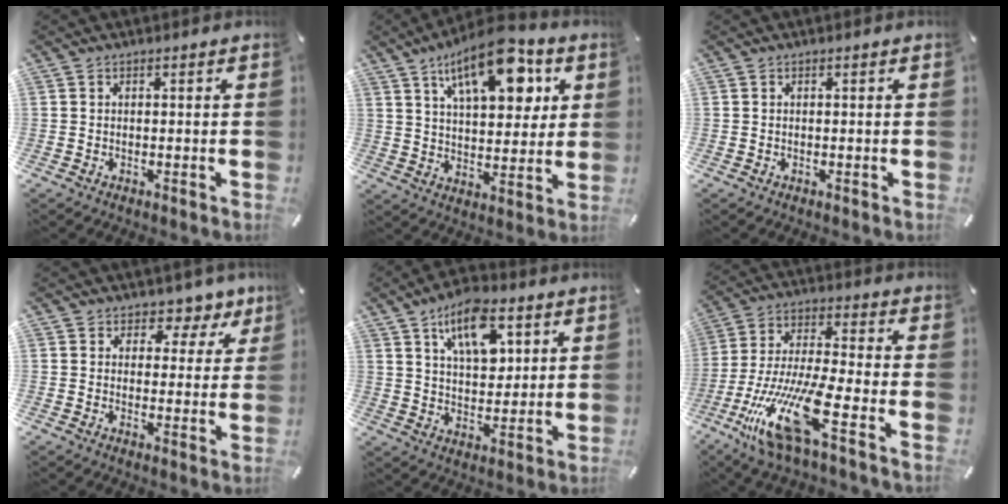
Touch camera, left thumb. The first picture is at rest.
{"total": 17.1, "force": [9.0, 7.9, 12.2], "torque": [-0.186, -0.030, 0.149]}
{"total": 0.0}
{"total": 5.4, "force": [3.6, 3.8, 1.4], "torque": [-0.001, -0.036, 0.056]}
{"total": 13.4, "force": [6.7, 7.4, 9.0], "torque": [-0.133, -0.017, 0.115]}
{"total": 18.8, "force": [-8.7, 4.5, 16.1], "torque": [-0.333, 0.016, -0.145]}